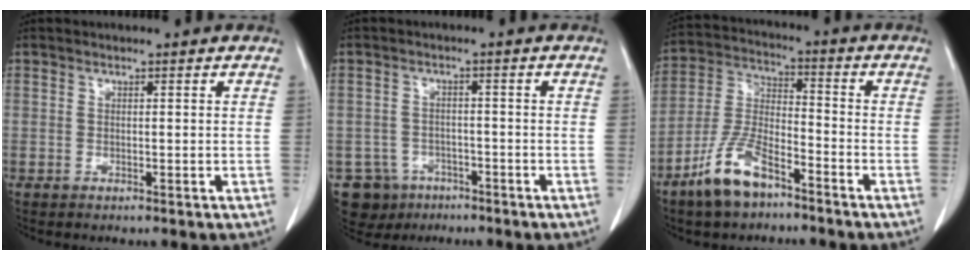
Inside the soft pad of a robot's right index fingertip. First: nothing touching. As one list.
[{"total": 6.2, "force": [-3.7, 5.0, 0.4], "torque": [-0.007, 0.007, -0.051]}, {"total": 10.2, "force": [-6.9, 3.5, 6.7], "torque": [-0.153, -0.005, -0.136]}]